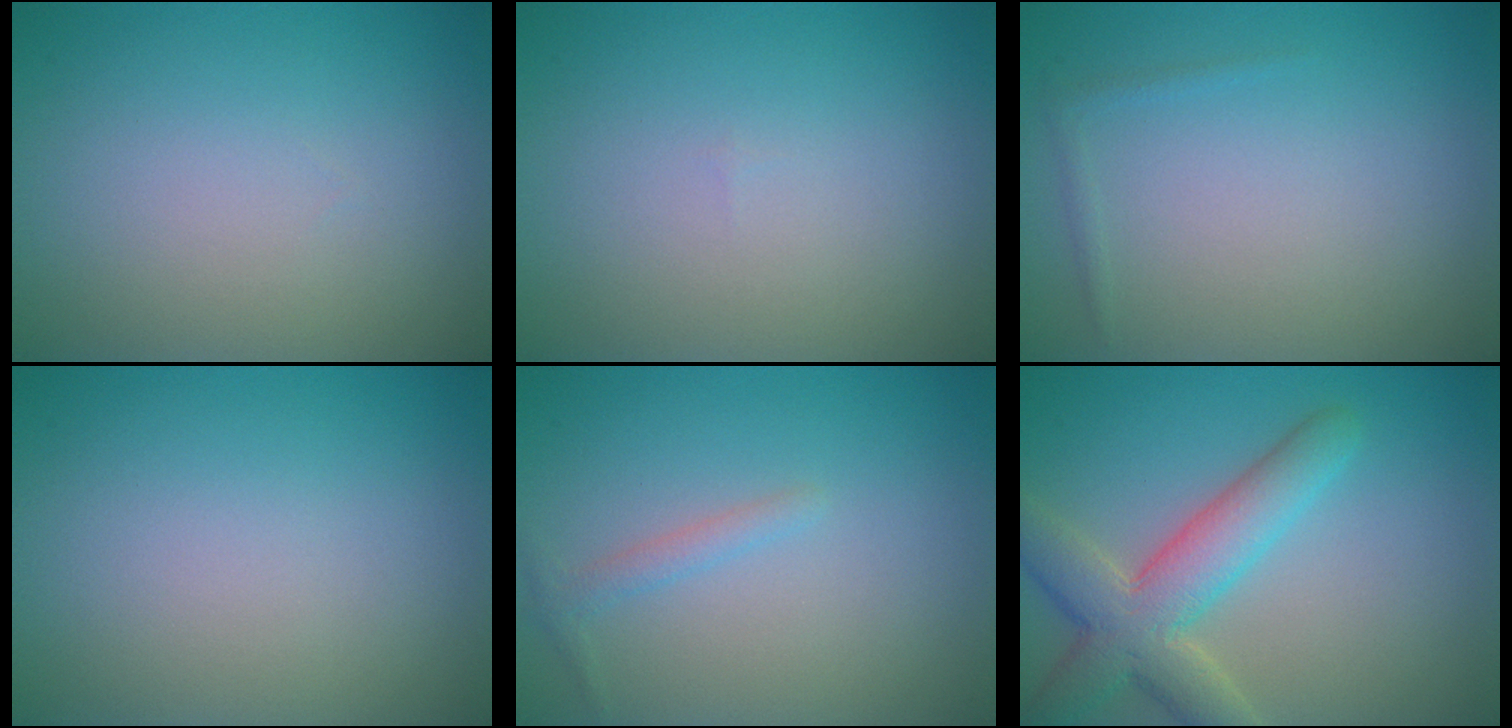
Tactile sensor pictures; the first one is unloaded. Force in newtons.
{"total": 0.0}
{"total": 0.6, "press": 0.6, "slide": 0.1}
{"total": 0.0}
{"total": 1.2, "press": 1.2, "slide": 0.0}
{"total": 6.1, "press": 6.1, "slide": 0.4}